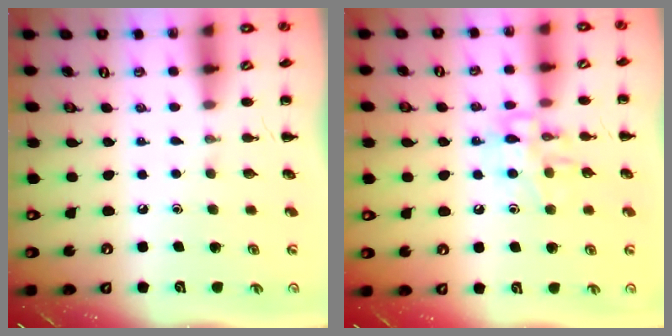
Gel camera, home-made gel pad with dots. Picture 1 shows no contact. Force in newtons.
{"total": 10.6, "press": 10.6, "slide": 0.6}